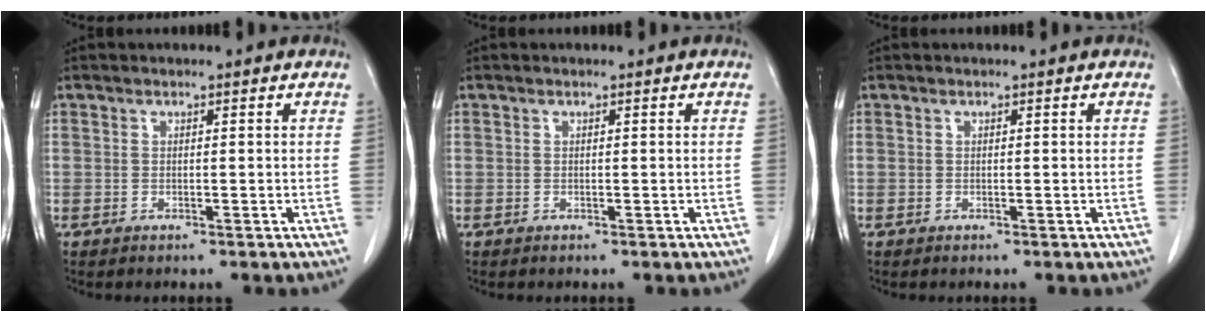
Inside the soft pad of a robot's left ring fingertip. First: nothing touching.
{"total": 0.0}
{"total": 0.0}